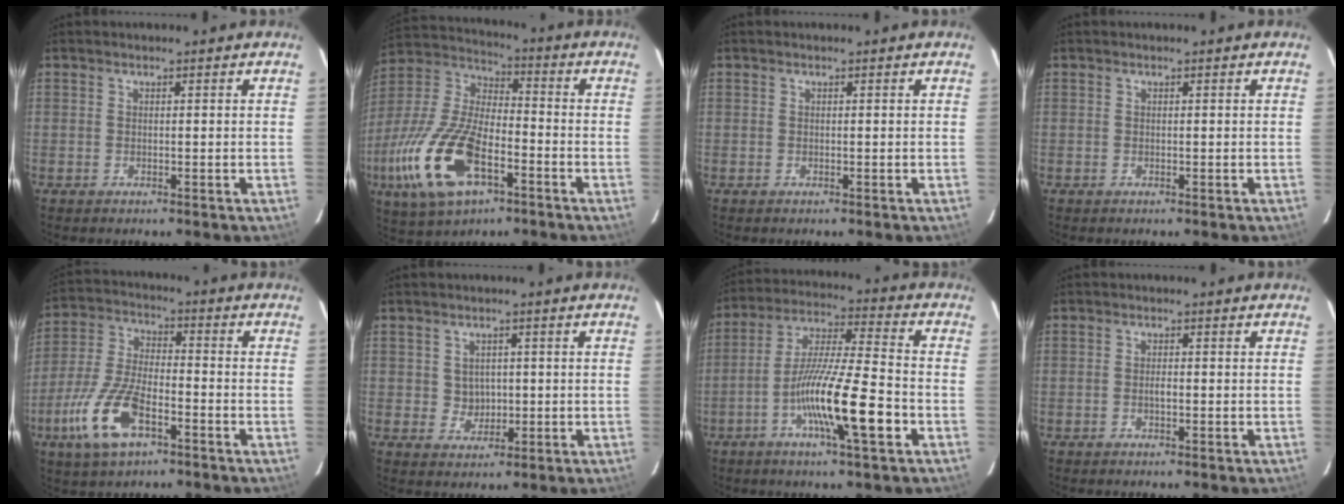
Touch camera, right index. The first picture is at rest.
{"total": 21.9, "force": [-8.8, 10.3, 17.1], "torque": [-0.382, -0.025, -0.160]}
{"total": 0.0}
{"total": 0.0}
{"total": 12.8, "force": [-6.2, 5.5, 9.7], "torque": [-0.216, -0.009, -0.115]}
{"total": 3.4, "force": [0.4, 3.2, 0.9], "torque": [-0.016, 0.007, 0.013]}
{"total": 14.7, "force": [-5.8, 1.0, 13.5], "torque": [-0.249, -0.007, -0.112]}
{"total": 1.1, "force": [-0.3, 0.5, 1.0], "torque": [-0.018, 0.002, -0.006]}